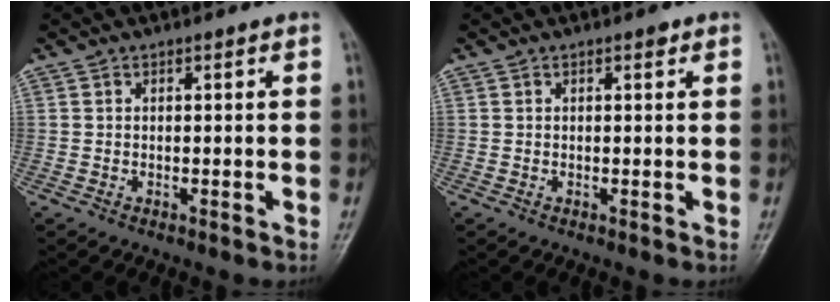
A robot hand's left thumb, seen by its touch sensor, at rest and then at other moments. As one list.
[{"total": 0.7, "force": [0.5, 0.4, 0.4], "torque": [-0.002, 0.000, 0.003]}]